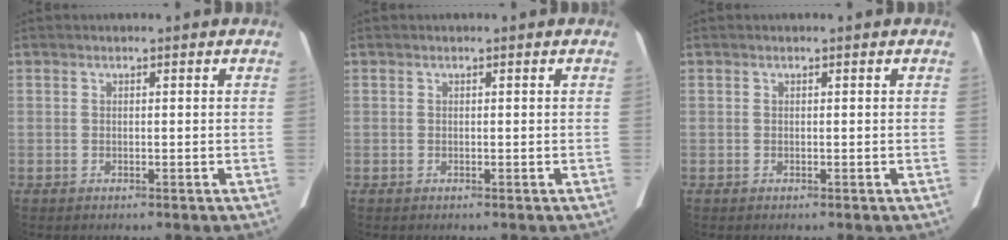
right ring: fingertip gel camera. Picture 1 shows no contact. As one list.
[{"total": 0.0}, {"total": 0.0}]